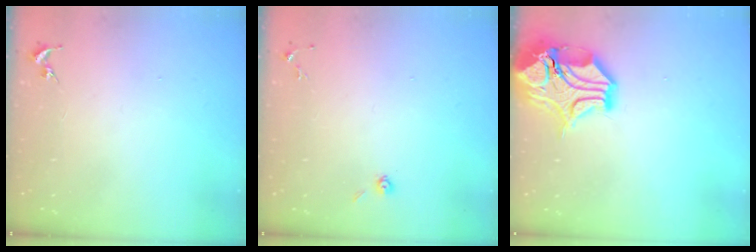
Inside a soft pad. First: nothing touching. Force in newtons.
{"total": 3.9, "press": 3.8, "slide": 0.9}
{"total": 17.9, "press": 17.7, "slide": 2.6}